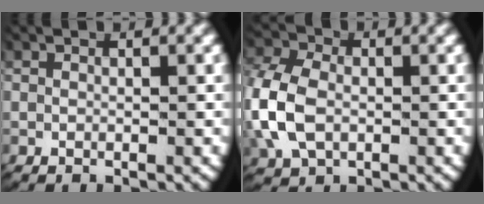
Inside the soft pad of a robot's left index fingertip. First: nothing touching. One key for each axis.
{"total": 5.5, "fx": -0.2, "fy": 4.5, "fz": 3.2, "tx": -0.103, "ty": -0.014, "tz": 0.005}